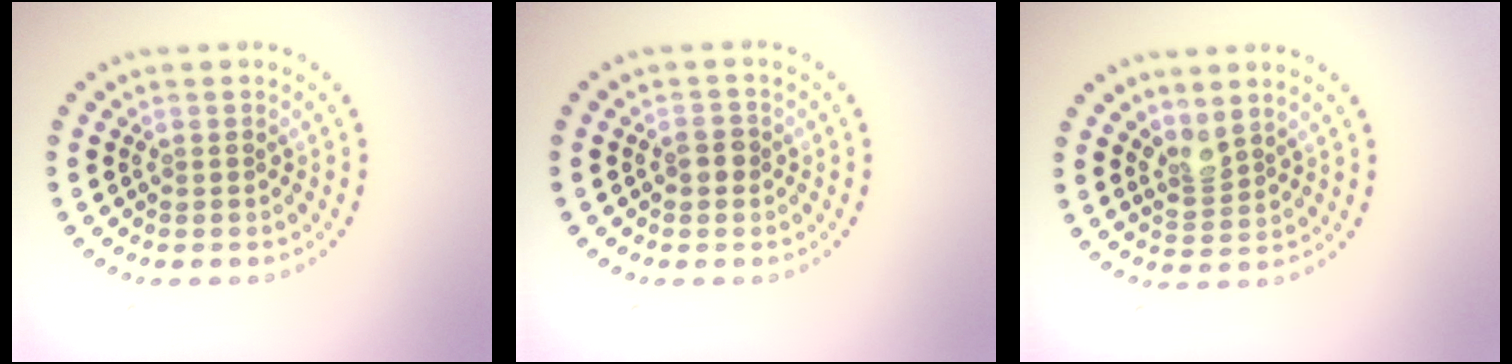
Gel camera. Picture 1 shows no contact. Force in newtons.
{"total": 1.4, "press": 1.3, "slide": 0.3}
{"total": 2.1, "press": 1.5, "slide": 1.4}